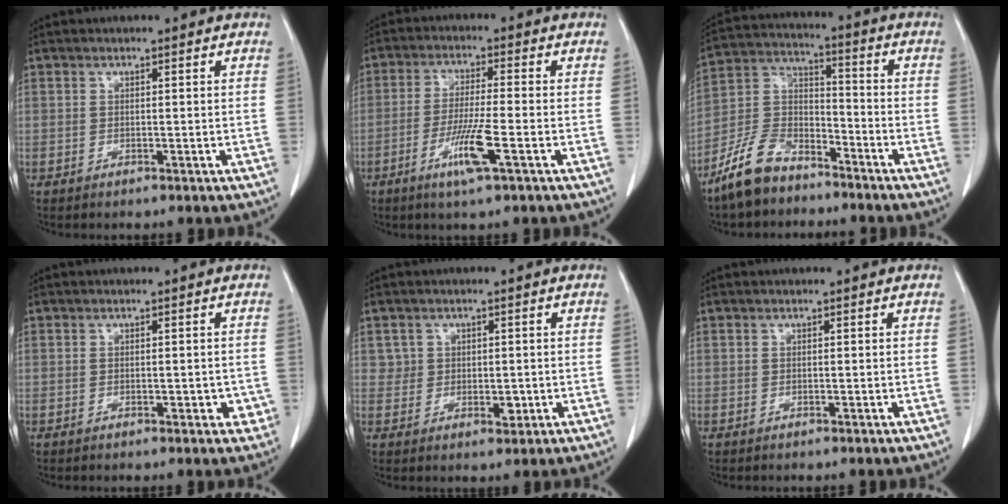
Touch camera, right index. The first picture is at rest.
{"total": 7.2, "force": [-3.1, -0.1, 6.5], "torque": [-0.129, -0.014, -0.058]}
{"total": 10.6, "force": [-8.2, 5.0, 4.5], "torque": [-0.106, 0.010, -0.164]}
{"total": 2.4, "force": [-0.6, 1.3, 1.9], "torque": [-0.015, 0.003, -0.002]}
{"total": 2.9, "force": [0.3, 2.6, 1.2], "torque": [-0.009, 0.002, 0.008]}
{"total": 0.0}